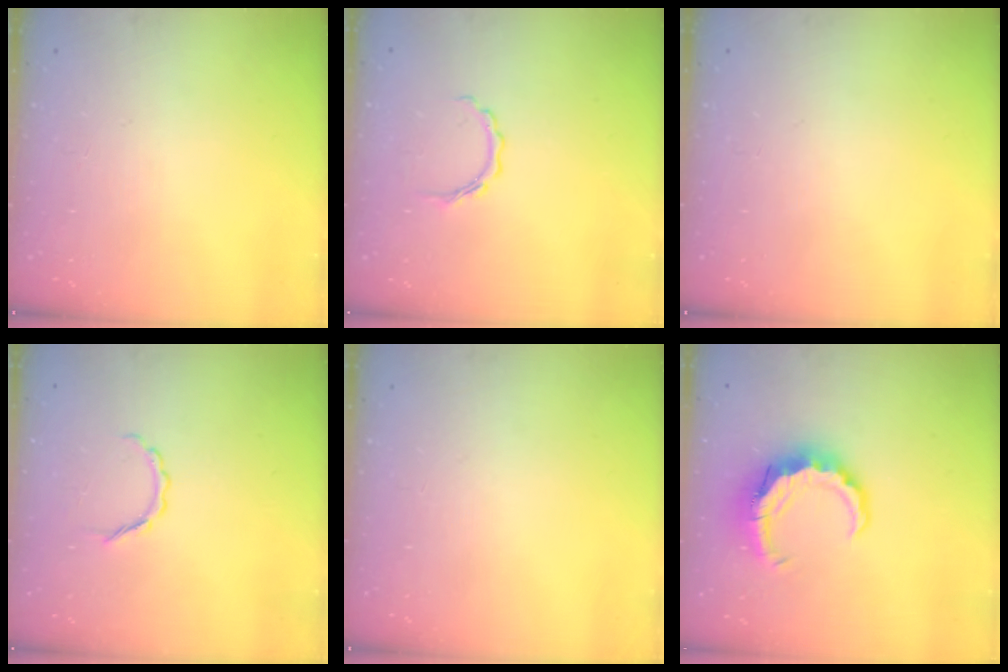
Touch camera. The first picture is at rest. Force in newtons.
{"total": 4.4, "press": 4.4, "slide": 0.7}
{"total": 0.0}
{"total": 3.7, "press": 3.6, "slide": 0.9}
{"total": 0.0}
{"total": 9.3, "press": 9.2, "slide": 1.4}